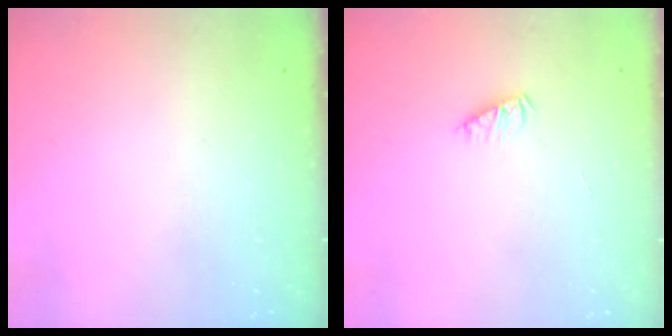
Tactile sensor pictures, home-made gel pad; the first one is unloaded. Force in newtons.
{"total": 2.1, "press": 2.1, "slide": 0.3}